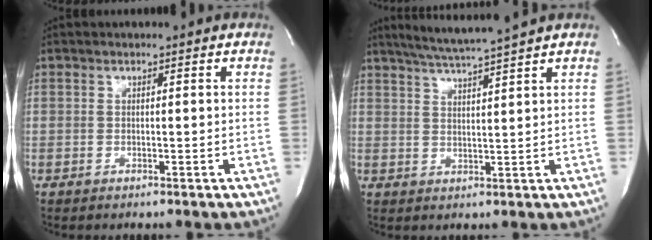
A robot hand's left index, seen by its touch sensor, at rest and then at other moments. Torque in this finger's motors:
{"motor_torque": [-0.01, -0.17, -0.16, 0.00]}